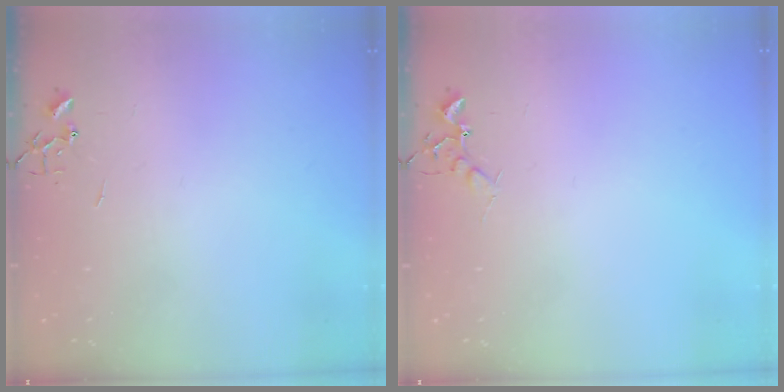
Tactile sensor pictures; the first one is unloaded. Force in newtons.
{"total": 5.8, "press": 5.7, "slide": 1.0}